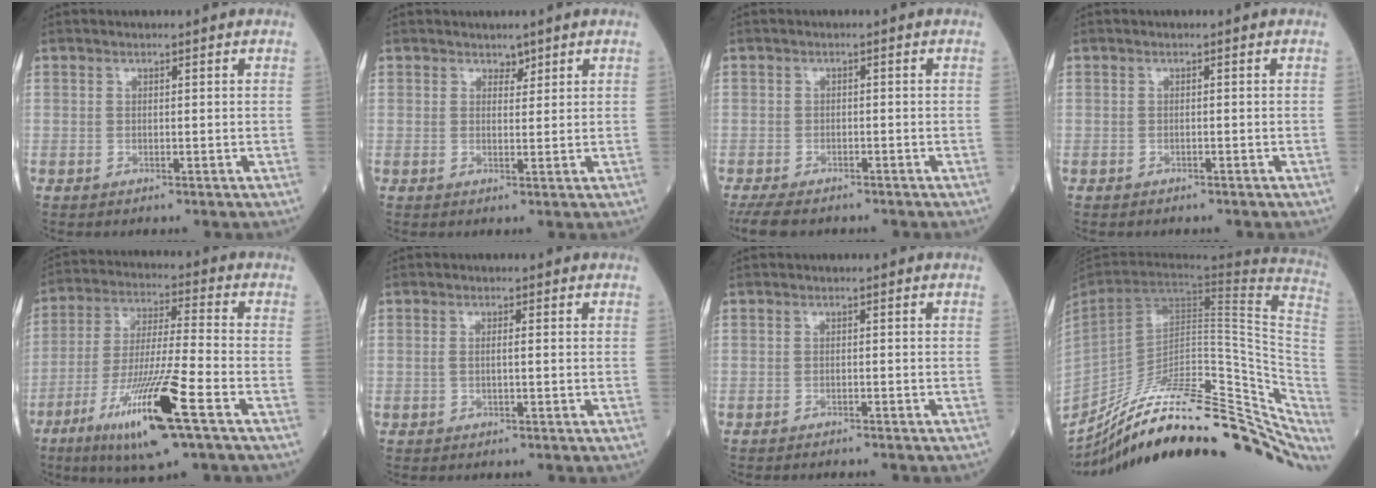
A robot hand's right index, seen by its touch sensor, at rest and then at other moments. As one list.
[{"total": 2.1, "force": [1.5, 1.3, 0.7], "torque": [-0.017, 0.007, 0.027]}, {"total": 7.8, "force": [-5.9, 3.6, 3.5], "torque": [-0.067, -0.011, -0.090]}, {"total": 1.2, "force": [-0.8, 0.6, 0.6], "torque": [-0.020, -0.002, -0.007]}, {"total": 17.3, "force": [-8.6, 1.1, 15.0], "torque": [-0.306, -0.037, -0.156]}, {"total": 1.6, "force": [0.0, 0.6, 1.5], "torque": [-0.040, 0.008, 0.000]}, {"total": 4.7, "force": [-4.1, 1.3, 1.9], "torque": [-0.032, -0.006, -0.049]}, {"total": 35.1, "force": [-23.1, 11.8, 23.7], "torque": [-0.330, -0.022, -0.339]}]